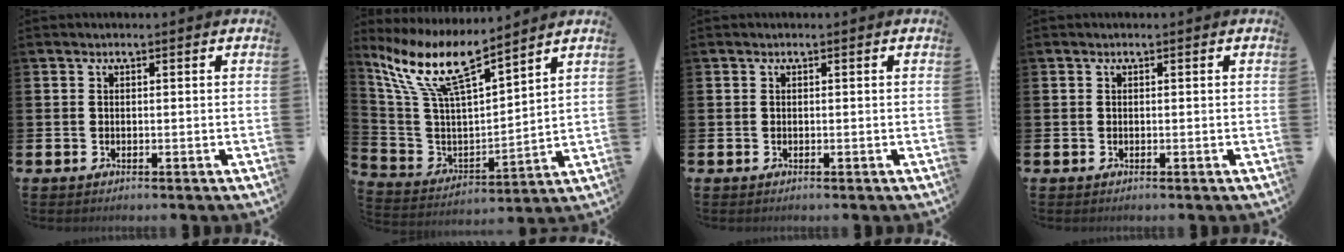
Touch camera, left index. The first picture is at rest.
{"total": 10.5, "force": [8.6, 2.1, 5.8], "torque": [-0.149, -0.046, 0.147]}
{"total": 0.0}
{"total": 0.0}